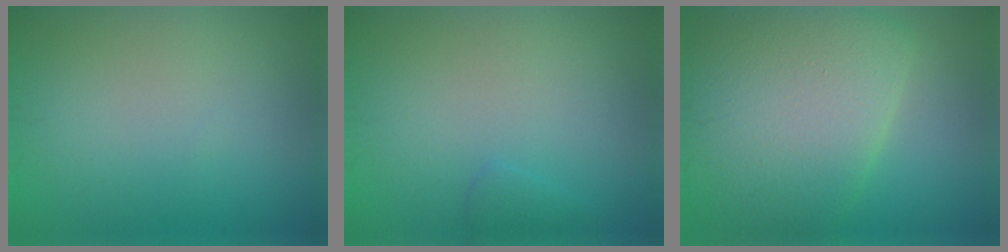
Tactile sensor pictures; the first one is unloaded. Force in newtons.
{"total": 0.9, "press": 0.9, "slide": 0.1}
{"total": 12.0, "press": 12.0, "slide": 0.2}